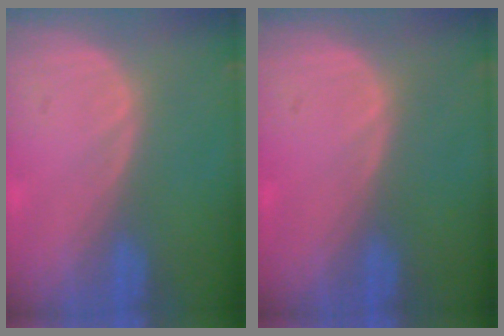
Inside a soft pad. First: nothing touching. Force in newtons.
{"total": 0.0}